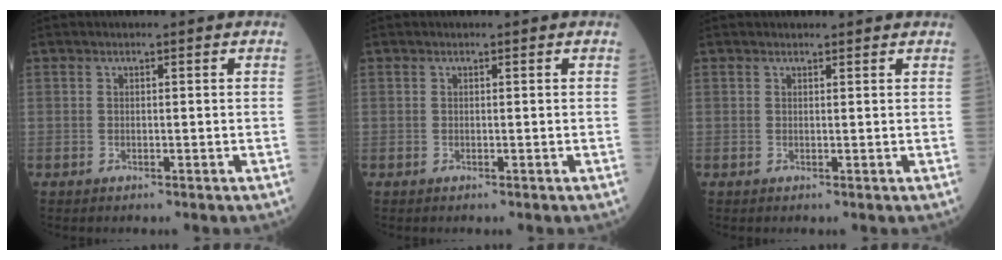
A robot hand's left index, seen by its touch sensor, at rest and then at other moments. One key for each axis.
{"total": 0.0}
{"total": 2.0, "fx": 1.9, "fy": 0.5, "fz": 0.4, "tx": -0.011, "ty": 0.009, "tz": 0.018}